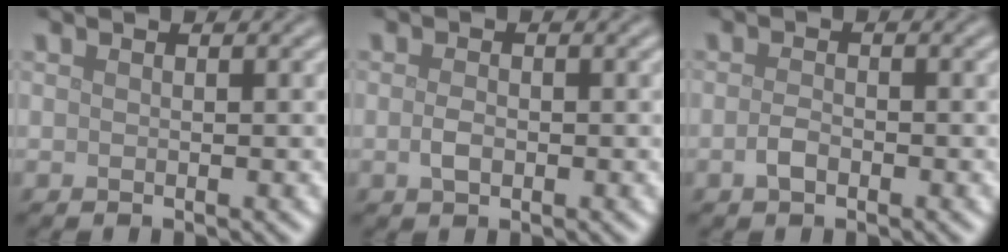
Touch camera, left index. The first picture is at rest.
{"total": 1.4, "force": [-0.3, 0.8, 1.1], "torque": [-0.024, 0.000, -0.007]}
{"total": 1.4, "force": [-0.7, 0.7, 1.0], "torque": [-0.023, 0.000, -0.016]}